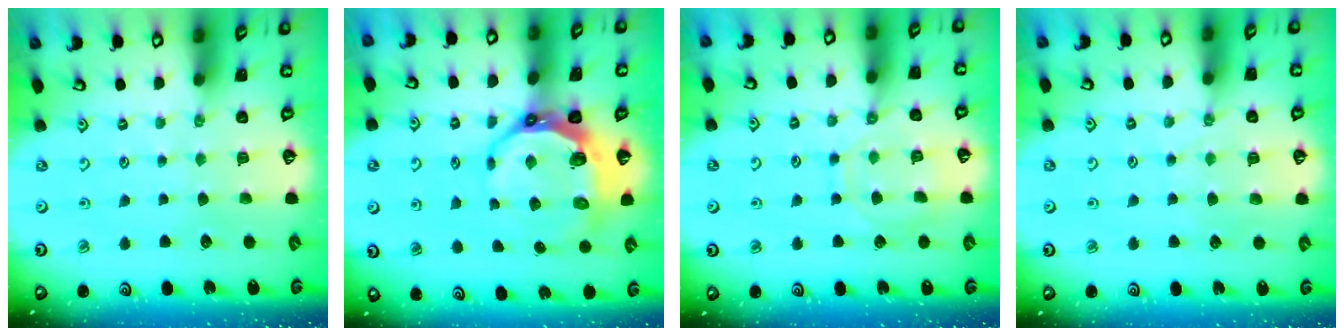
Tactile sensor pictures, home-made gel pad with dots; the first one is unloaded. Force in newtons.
{"total": 10.7, "press": 9.9, "slide": 4.0}
{"total": 10.1, "press": 10.0, "slide": 1.0}
{"total": 4.7, "press": 4.6, "slide": 0.6}